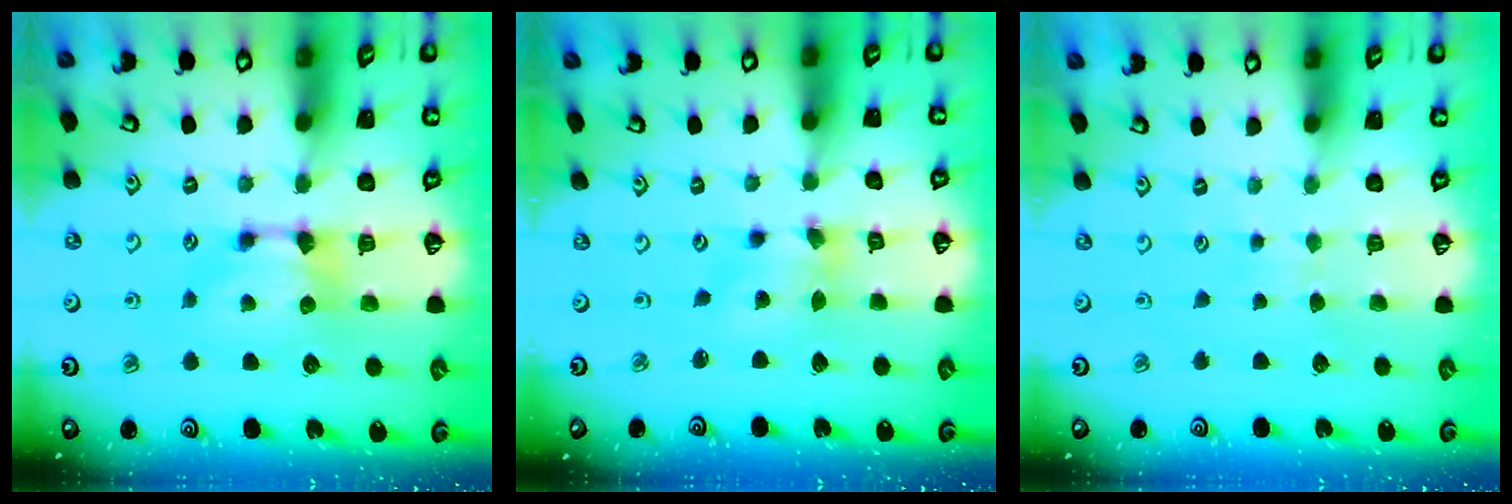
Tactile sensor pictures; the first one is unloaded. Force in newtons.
{"total": 1.9, "press": 1.4, "slide": 1.3}
{"total": 4.1, "press": 4.1, "slide": 0.3}